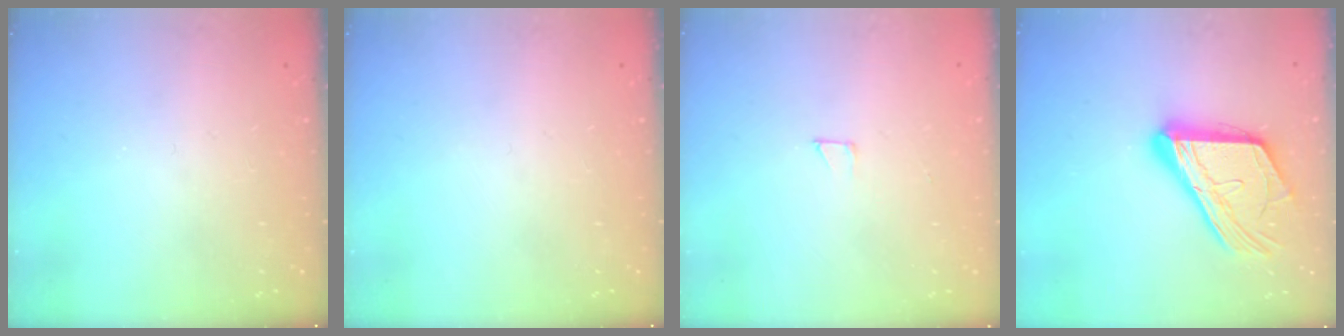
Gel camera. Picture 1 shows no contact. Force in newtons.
{"total": 0.0}
{"total": 1.7, "press": 1.7, "slide": 0.1}
{"total": 19.1, "press": 19.0, "slide": 1.9}